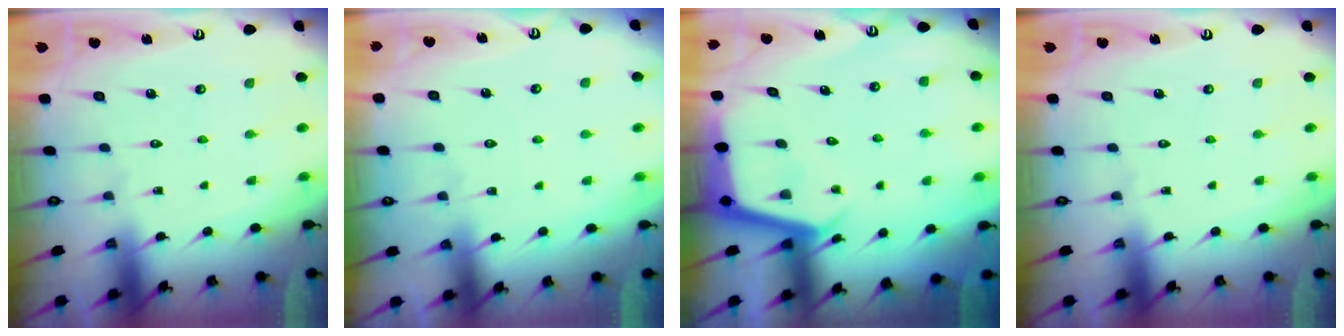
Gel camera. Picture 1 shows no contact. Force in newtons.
{"total": 5.3, "press": 5.2, "slide": 0.7}
{"total": 3.9, "press": 3.9, "slide": 0.2}
{"total": 0.0}